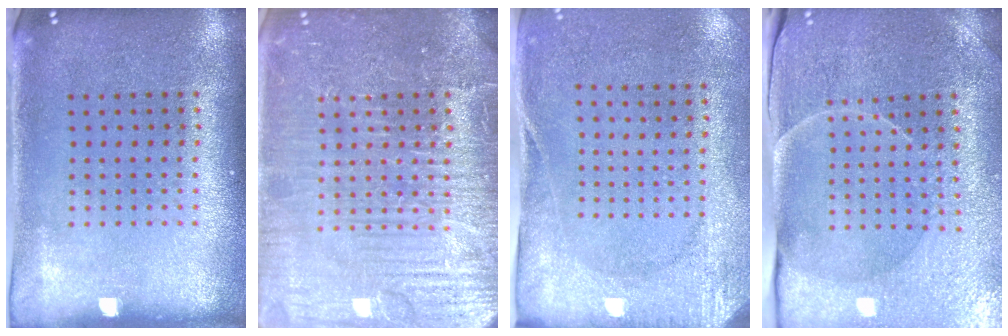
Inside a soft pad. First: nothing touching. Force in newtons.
{"total": 7.6, "press": 7.6, "slide": 0.9}
{"total": 2.7, "press": 2.1, "slide": 1.7}
{"total": 3.5, "press": 3.5, "slide": 0.5}